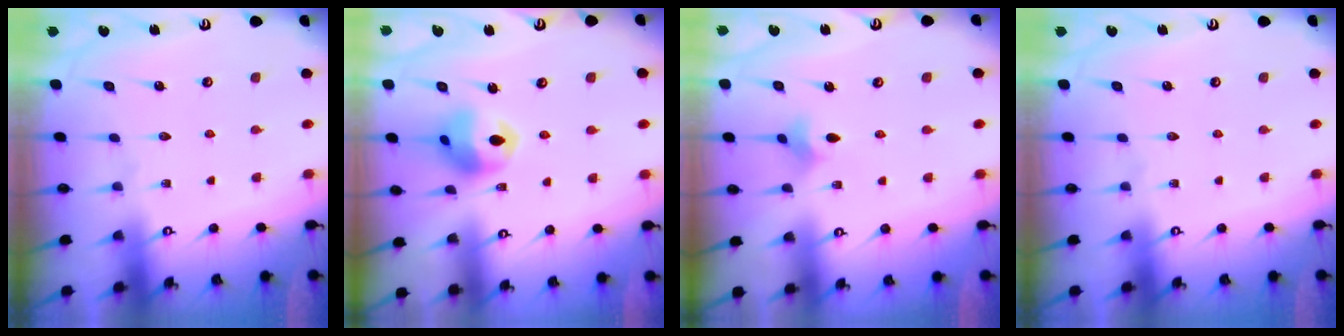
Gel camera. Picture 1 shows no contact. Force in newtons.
{"total": 11.4, "press": 11.2, "slide": 1.6}
{"total": 3.3, "press": 3.3, "slide": 0.7}
{"total": 0.0}